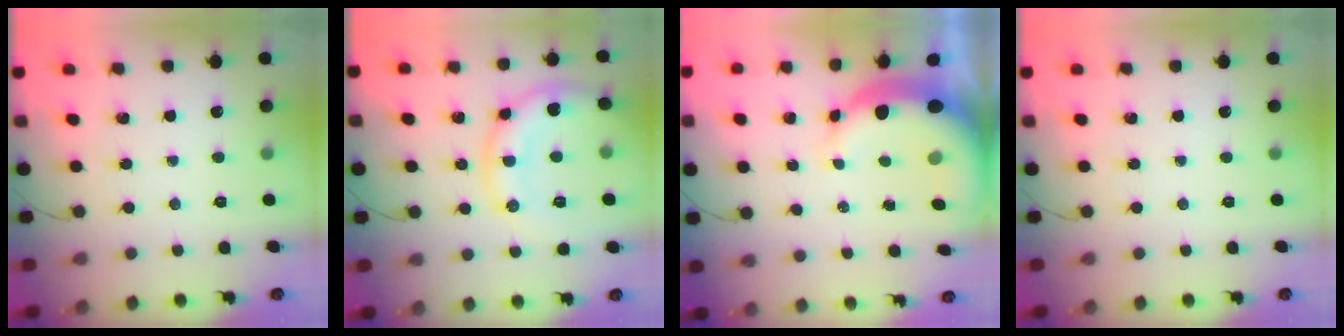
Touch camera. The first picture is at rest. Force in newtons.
{"total": 12.2, "press": 12.2, "slide": 0.6}
{"total": 12.5, "press": 12.3, "slide": 2.5}
{"total": 0.0}